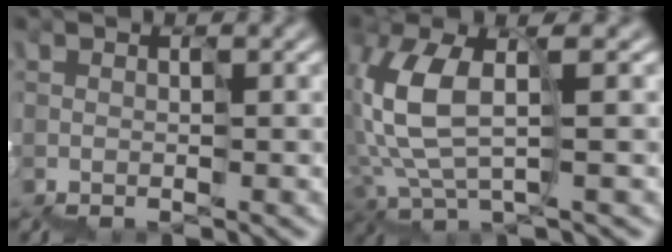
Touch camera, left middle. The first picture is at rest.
{"total": 4.6, "force": [0.9, 1.7, 4.2], "torque": [-0.127, 0.022, 0.012]}